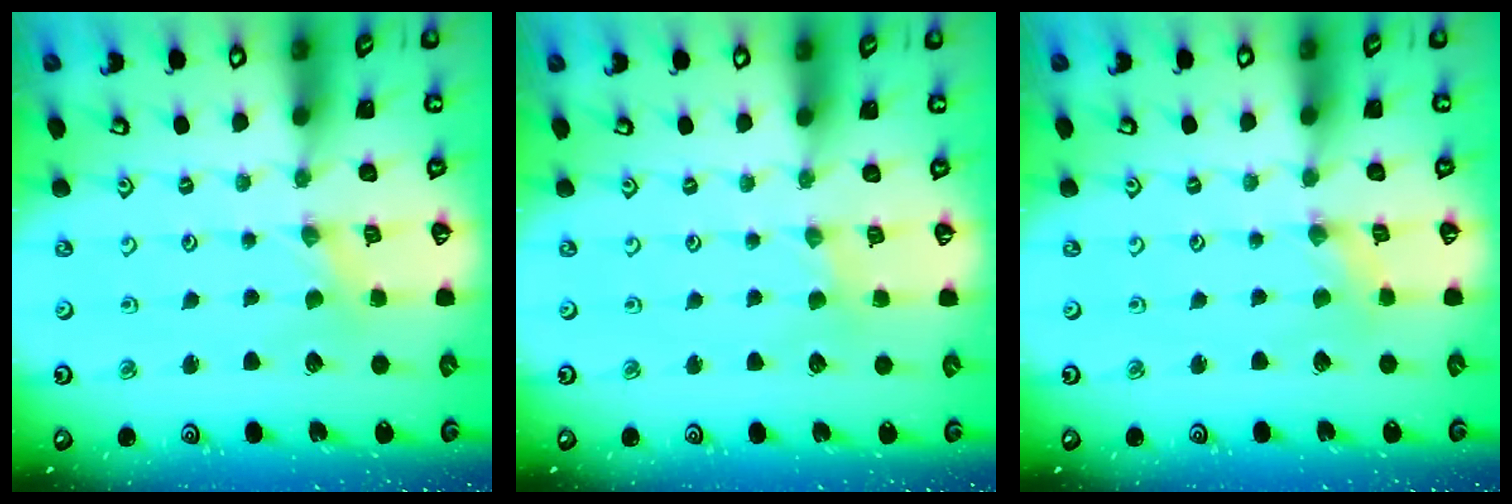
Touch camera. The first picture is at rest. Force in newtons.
{"total": 1.2, "press": 1.2, "slide": 0.2}
{"total": 0.9, "press": 0.9, "slide": 0.3}